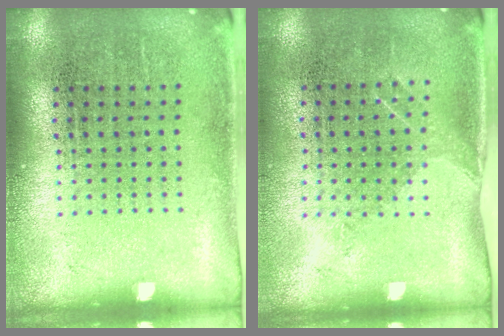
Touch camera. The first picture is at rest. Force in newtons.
{"total": 1.2, "press": 0.9, "slide": 0.7}